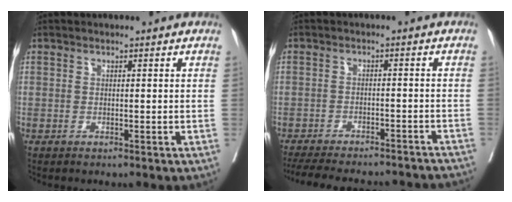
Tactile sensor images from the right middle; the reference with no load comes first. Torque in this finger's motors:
{"motor_torque": [1.00, -1.14, 0.10, 0.05]}